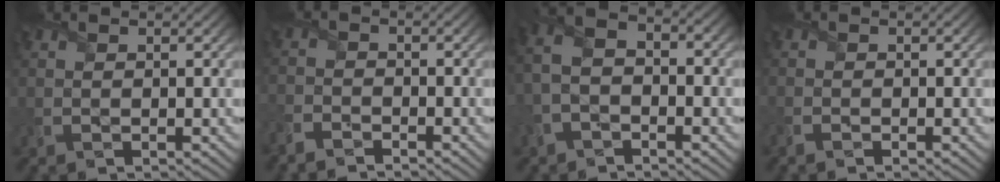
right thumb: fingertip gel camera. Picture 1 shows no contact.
{"total": 3.2, "force": [-3.1, 0.6, 0.5], "torque": [-0.016, -0.007, -0.076]}
{"total": 5.6, "force": [-1.7, 3.4, 4.1], "torque": [-0.101, 0.006, -0.046]}
{"total": 1.3, "force": [-1.1, 0.5, 0.5], "torque": [-0.014, -0.003, -0.025]}